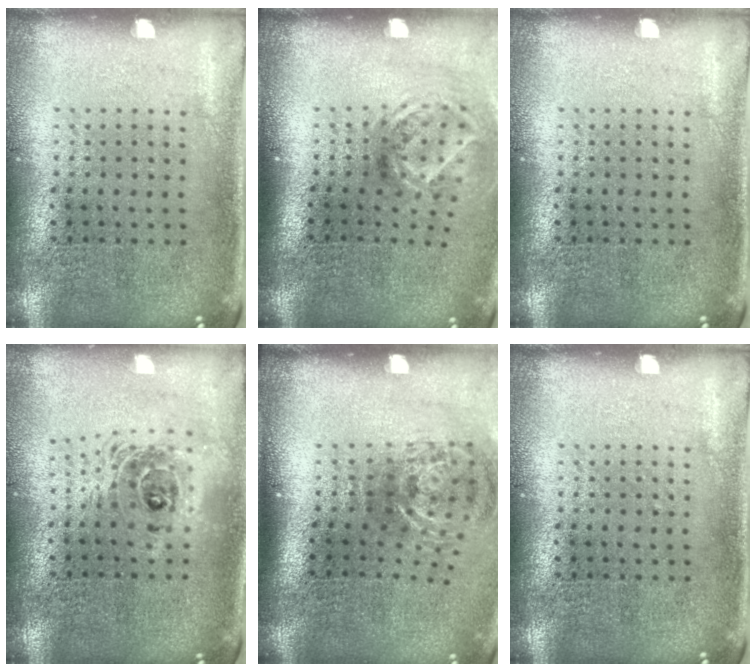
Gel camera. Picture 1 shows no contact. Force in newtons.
{"total": 1.9, "press": 1.3, "slide": 1.5}
{"total": 0.0}
{"total": 1.7, "press": 1.4, "slide": 1.0}
{"total": 1.6, "press": 1.2, "slide": 1.1}
{"total": 0.0}